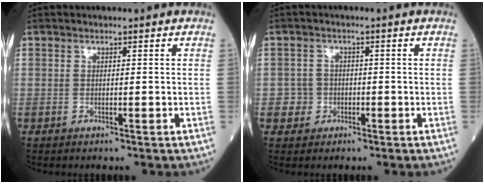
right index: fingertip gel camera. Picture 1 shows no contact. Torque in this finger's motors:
{"motor_torque": [-0.12, -0.17, 0.09, -0.01]}